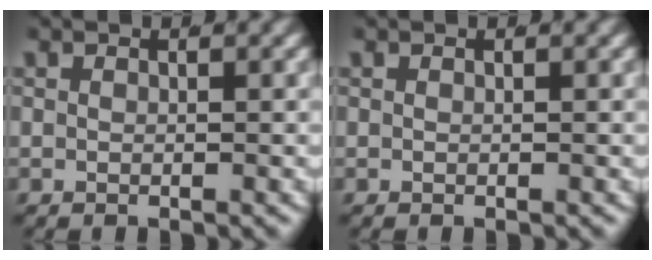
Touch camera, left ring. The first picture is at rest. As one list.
[{"total": 0.0}]